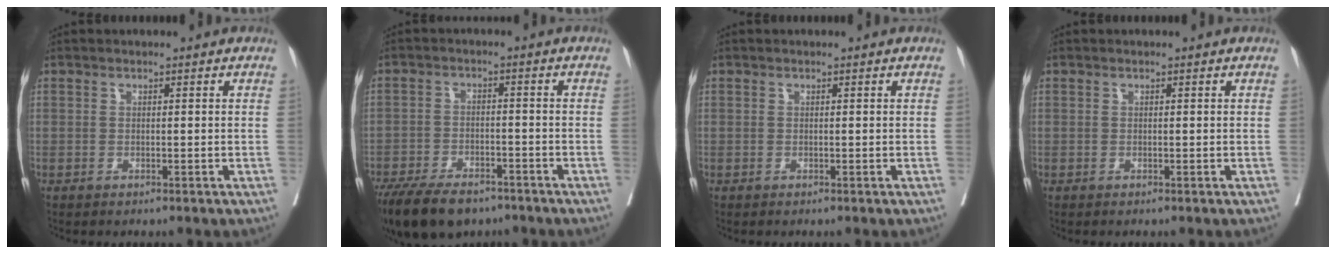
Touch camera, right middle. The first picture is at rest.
{"total": 12.2, "force": [-9.1, 5.2, 6.3], "torque": [-0.114, -0.014, -0.144]}
{"total": 0.0}
{"total": 0.0}